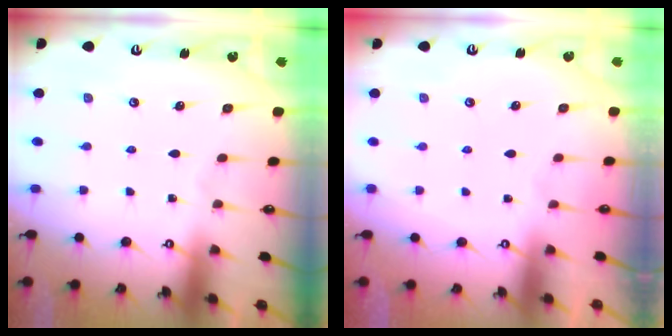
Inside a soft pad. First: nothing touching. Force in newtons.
{"total": 1.3, "press": 1.1, "slide": 0.8}